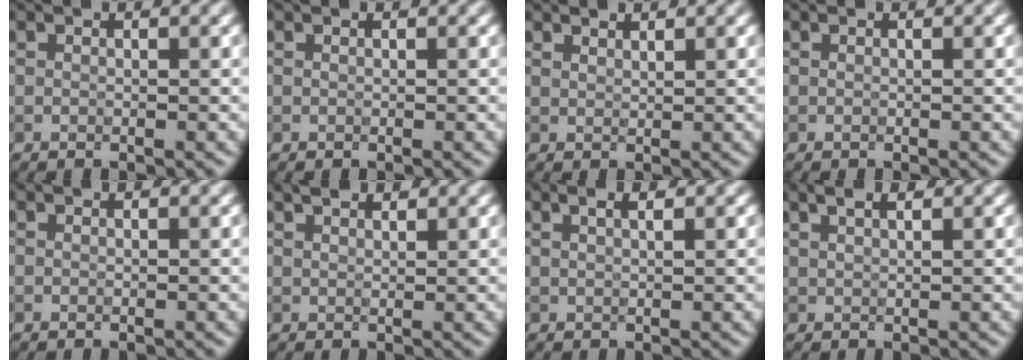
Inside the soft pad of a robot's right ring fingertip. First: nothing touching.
{"total": 0.0}
{"total": 0.8, "force": [0.8, 0.1, -0.2], "torque": [0.012, 0.003, 0.013]}
{"total": 0.0}
{"total": 0.0}
{"total": 1.8, "force": [1.6, 0.5, 0.6], "torque": [0.005, 0.010, 0.019]}
{"total": 1.7, "force": [1.0, 0.8, 1.2], "torque": [0.001, 0.006, -0.003]}
{"total": 2.4, "force": [1.6, 1.0, 1.5], "torque": [0.001, 0.016, 0.004]}